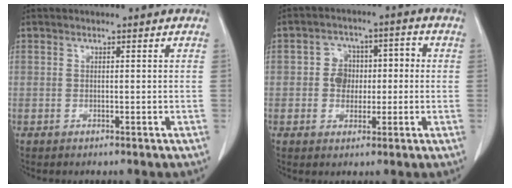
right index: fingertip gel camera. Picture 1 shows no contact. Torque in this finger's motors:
{"motor_torque": [0.06, 0.09, 0.11, 0.02]}